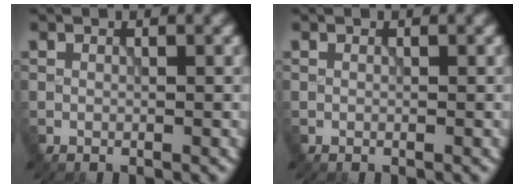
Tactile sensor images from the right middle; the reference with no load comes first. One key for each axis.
{"total": 0.0}